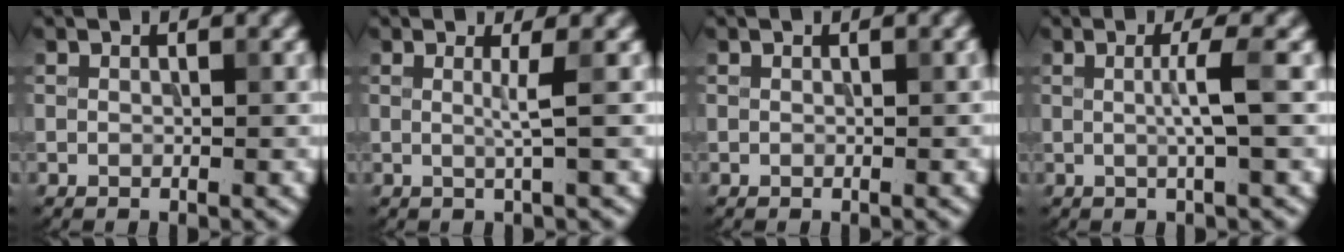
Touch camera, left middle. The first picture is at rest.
{"total": 1.7, "force": [0.1, 0.3, 1.7], "torque": [-0.029, -0.002, -0.005]}
{"total": 0.0}
{"total": 2.6, "force": [0.1, 0.3, 2.6], "torque": [-0.048, 0.001, -0.003]}